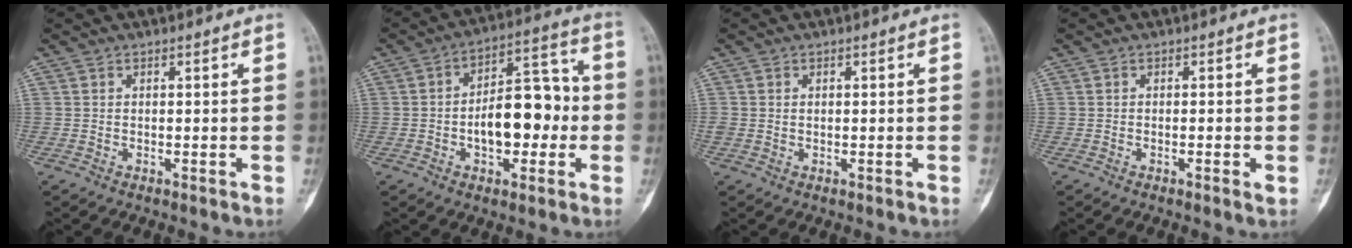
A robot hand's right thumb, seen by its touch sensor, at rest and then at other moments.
{"total": 13.7, "force": [-1.9, 7.7, 11.2], "torque": [-0.139, 0.041, -0.031]}
{"total": 0.8, "force": [0.1, 0.7, 0.4], "torque": [-0.005, 0.001, 0.003]}
{"total": 1.3, "force": [-0.4, 0.2, 1.3], "torque": [-0.022, -0.003, -0.008]}